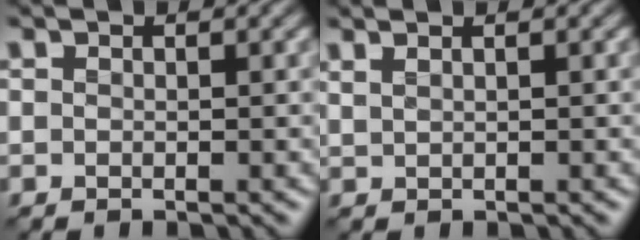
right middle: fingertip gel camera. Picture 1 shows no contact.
{"total": 0.9, "force": [0.7, 0.1, 0.6], "torque": [-0.013, 0.004, 0.017]}